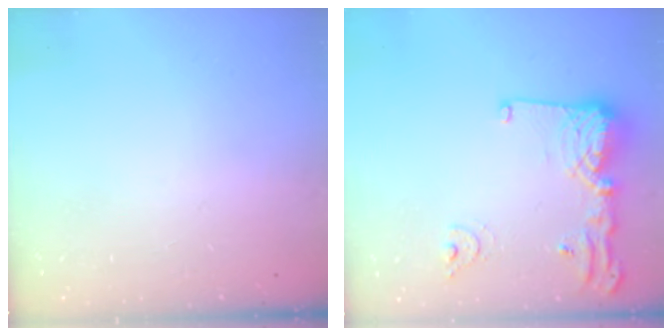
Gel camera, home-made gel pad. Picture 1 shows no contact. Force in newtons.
{"total": 15.0, "press": 14.9, "slide": 1.6}